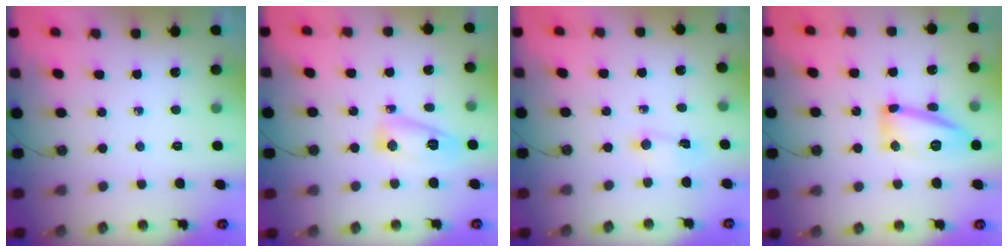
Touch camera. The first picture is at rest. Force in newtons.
{"total": 7.4, "press": 7.4, "slide": 0.5}
{"total": 2.5, "press": 2.5, "slide": 0.4}
{"total": 14.4, "press": 14.3, "slide": 1.2}